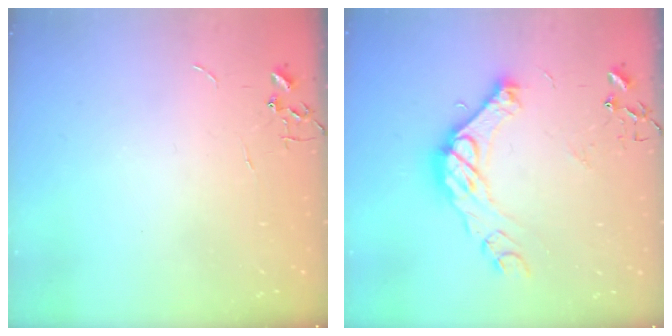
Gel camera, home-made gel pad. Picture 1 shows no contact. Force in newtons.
{"total": 15.5, "press": 15.5, "slide": 1.5}